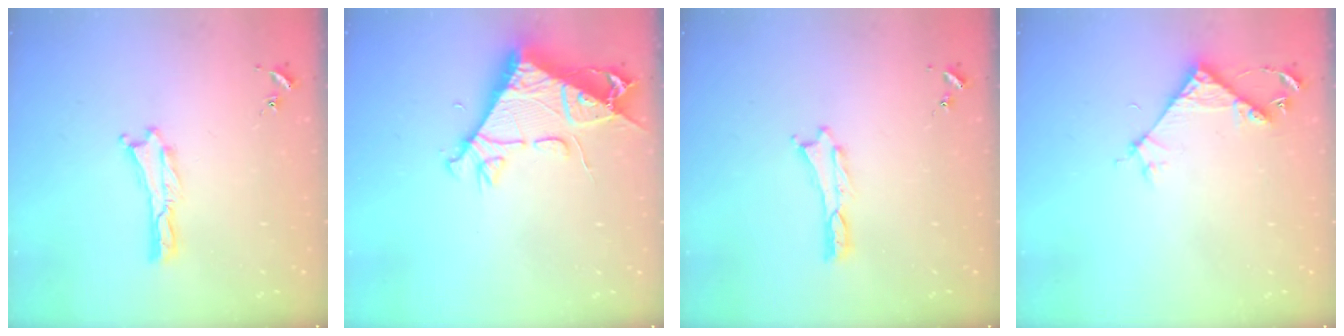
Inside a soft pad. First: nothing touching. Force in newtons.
{"total": 8.6, "press": 8.6, "slide": 1.0}
{"total": 0.0}
{"total": 5.4, "press": 5.4, "slide": 0.4}